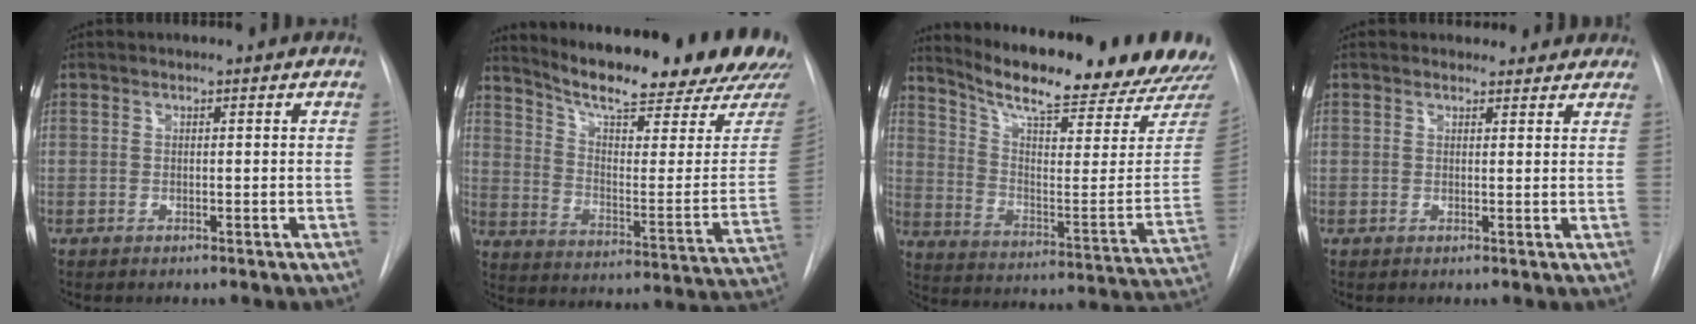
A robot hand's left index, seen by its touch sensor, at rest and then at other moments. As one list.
[{"total": 25.8, "force": [22.8, 2.8, 11.8], "torque": [-0.184, -0.096, 0.293]}, {"total": 26.0, "force": [23.2, 2.6, 11.4], "torque": [-0.180, -0.101, 0.303]}, {"total": 4.1, "force": [3.6, 2.0, 0.1], "torque": [0.016, -0.002, 0.026]}]